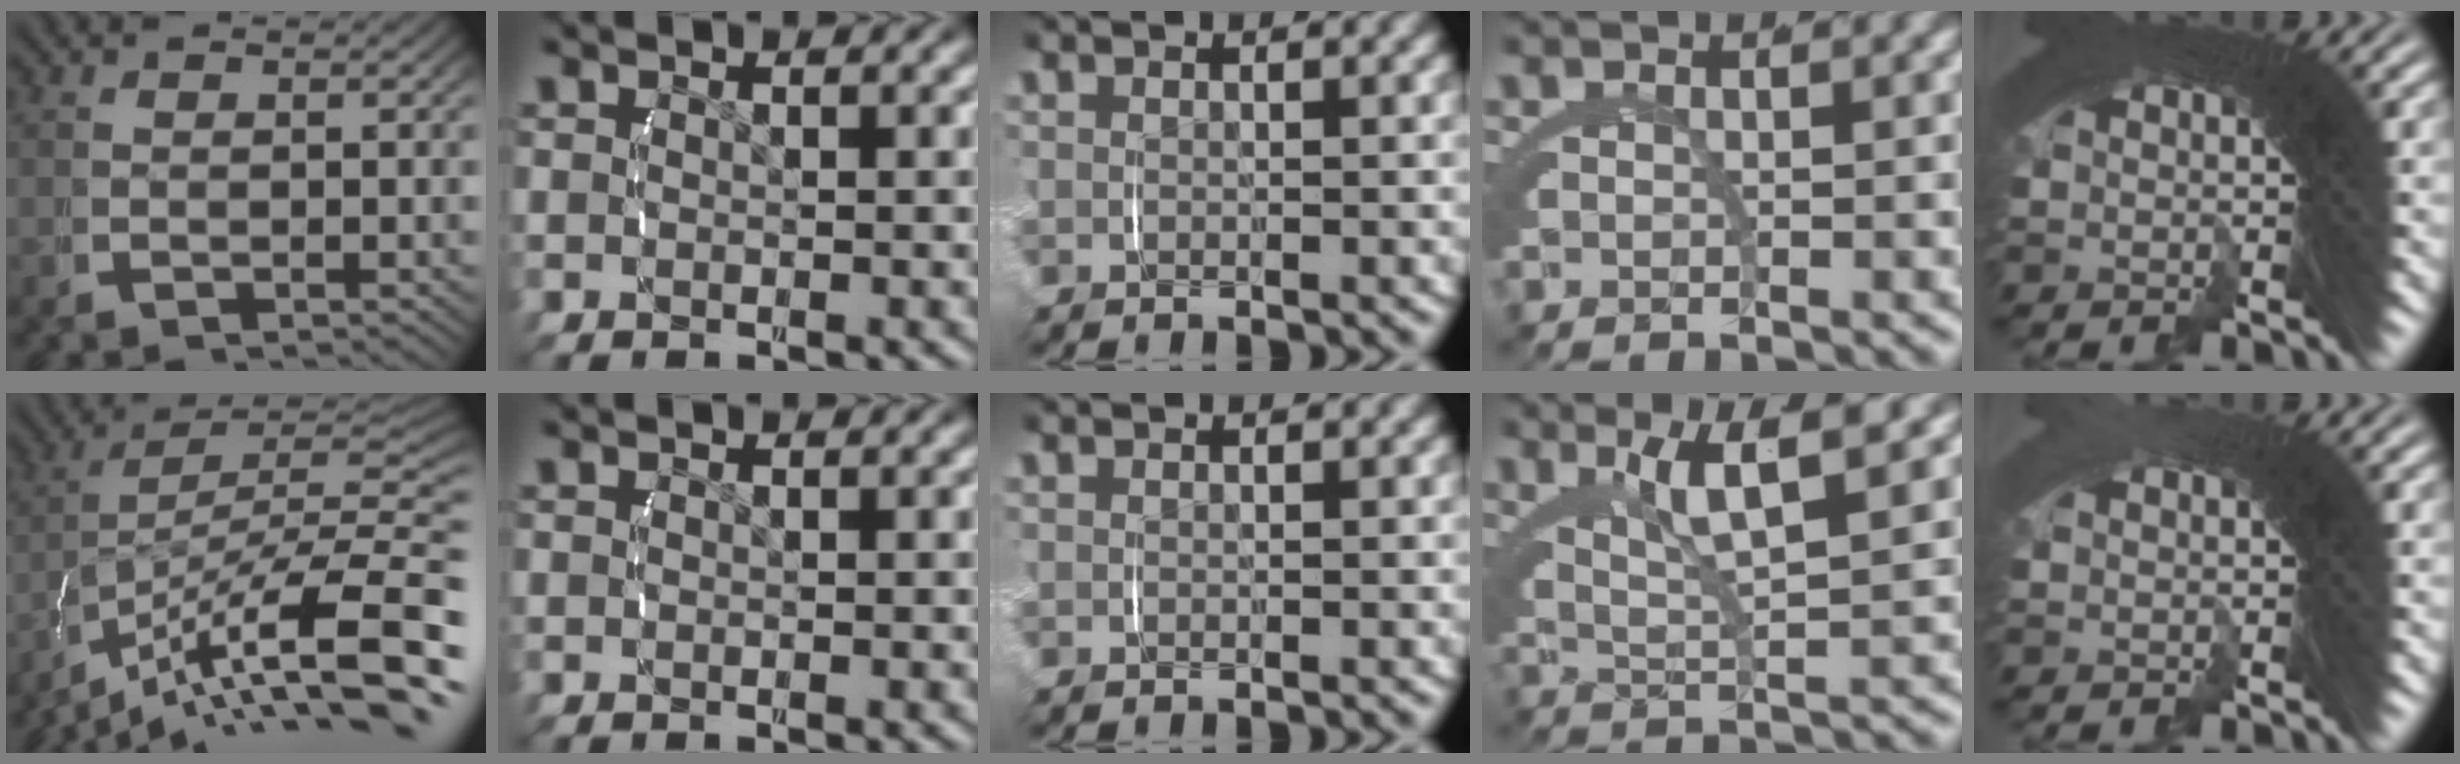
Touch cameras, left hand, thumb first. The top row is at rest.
{"thumb": {"total": 13.7, "force": [-5.8, 7.4, 9.9], "torque": [-0.163, -0.042, -0.071]}, "ring": {"total": 4.2, "force": [2.2, 0.2, 3.5], "torque": [-0.056, 0.004, 0.041]}, "little": {"total": 0.9, "force": [-0.4, -0.5, -0.7], "torque": [0.010, 0.004, -0.006]}}